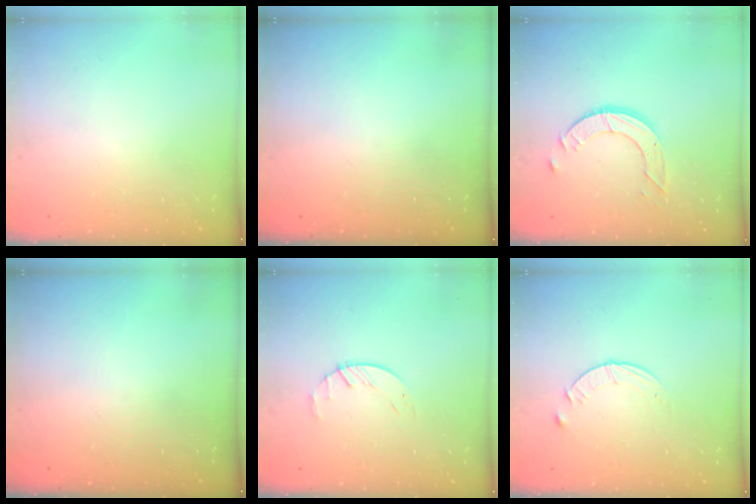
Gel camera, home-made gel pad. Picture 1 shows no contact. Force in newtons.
{"total": 0.0}
{"total": 6.9, "press": 6.9, "slide": 0.6}
{"total": 0.0}
{"total": 2.2, "press": 2.2, "slide": 0.4}
{"total": 5.6, "press": 5.6, "slide": 0.7}